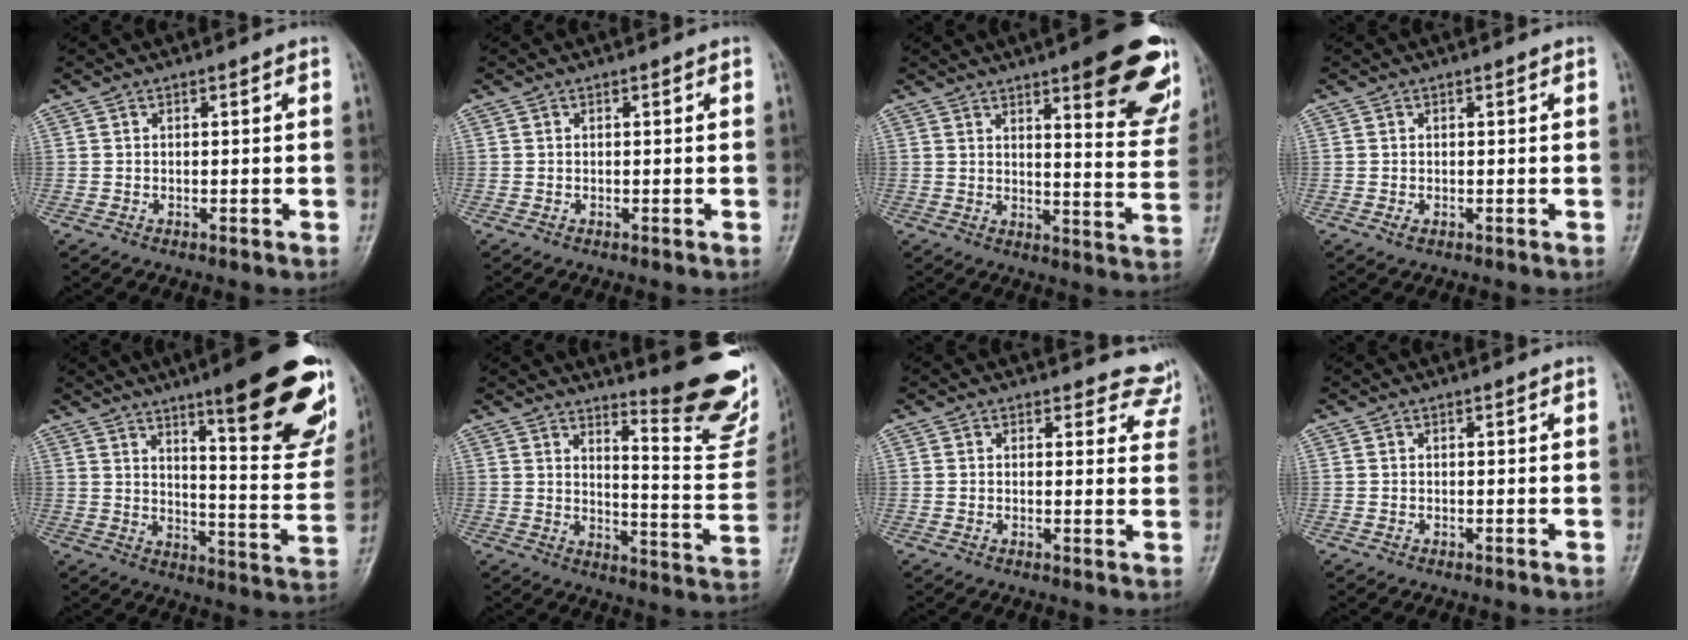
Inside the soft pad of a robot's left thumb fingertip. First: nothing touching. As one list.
[{"total": 0.0}, {"total": 18.3, "force": [10.3, 4.6, 14.3], "torque": [-0.142, -0.054, 0.129]}, {"total": 1.1, "force": [0.0, 0.6, 0.9], "torque": [-0.014, -0.001, 0.001]}, {"total": 23.5, "force": [13.9, 4.8, 18.4], "torque": [-0.207, -0.071, 0.196]}, {"total": 17.8, "force": [14.5, 2.5, 10.0], "torque": [-0.104, -0.160, 0.182]}, {"total": 2.8, "force": [2.5, 1.1, 0.8], "torque": [0.012, -0.013, 0.018]}, {"total": 0.0}]